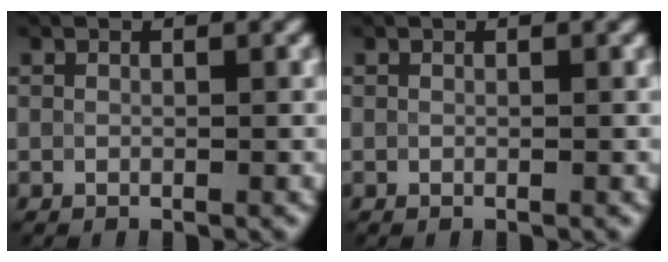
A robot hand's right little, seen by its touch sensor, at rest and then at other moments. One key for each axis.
{"total": 0.0}